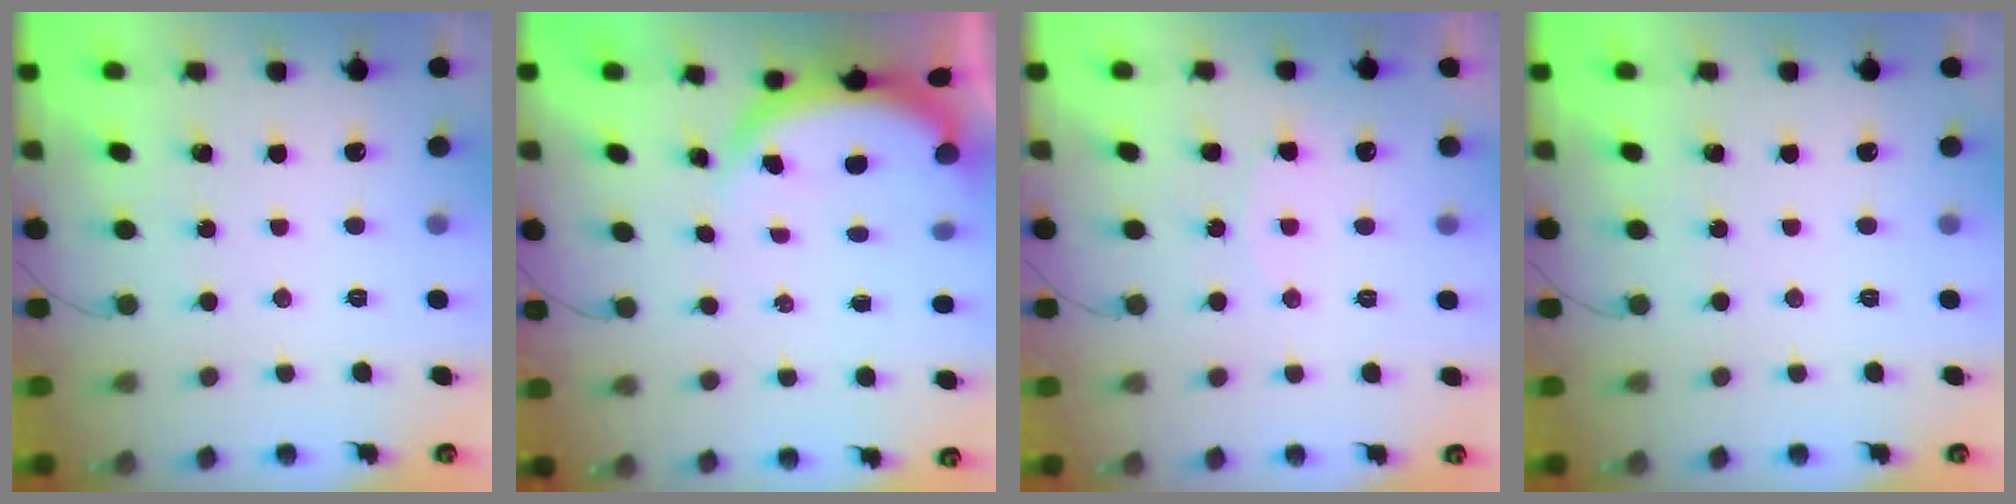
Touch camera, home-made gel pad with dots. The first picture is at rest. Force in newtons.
{"total": 4.2, "press": 3.9, "slide": 1.5}
{"total": 5.7, "press": 5.6, "slide": 0.6}
{"total": 0.0}